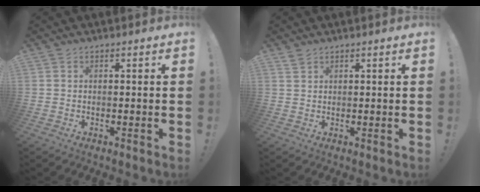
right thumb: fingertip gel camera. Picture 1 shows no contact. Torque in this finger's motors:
{"motor_torque": [0.15, -0.01, 0.14, -0.04, -0.05]}